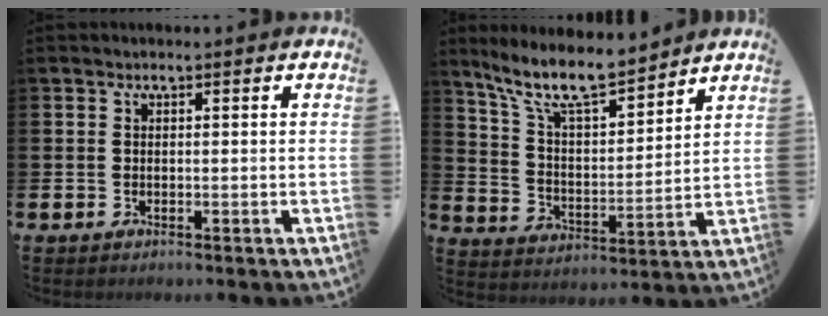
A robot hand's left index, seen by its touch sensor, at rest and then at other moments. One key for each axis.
{"total": 10.7, "fx": 9.3, "fy": 2.0, "fz": 4.8, "tx": -0.121, "ty": -0.048, "tz": 0.166}